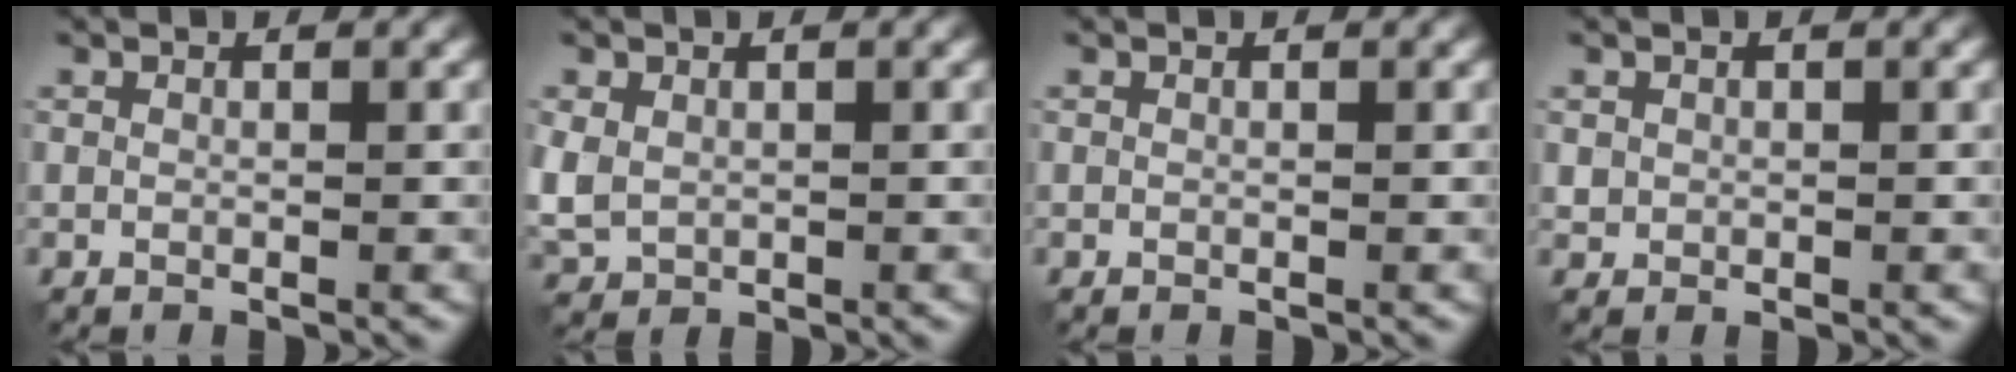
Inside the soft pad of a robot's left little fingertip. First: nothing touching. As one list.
[{"total": 3.1, "force": [0.0, 2.5, 1.9], "torque": [-0.055, -0.004, 0.002]}, {"total": 0.0}, {"total": 0.6, "force": [0.1, 0.6, 0.1], "torque": [0.002, -0.003, 0.005]}]